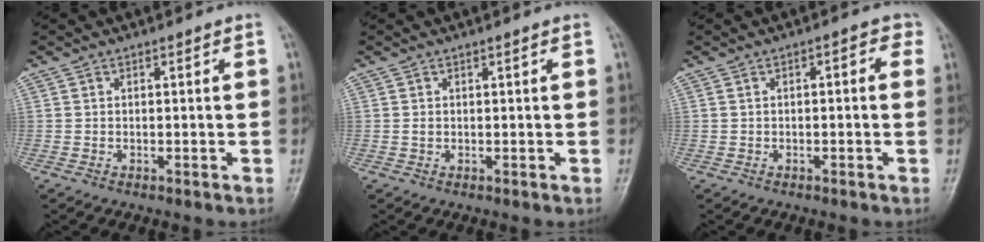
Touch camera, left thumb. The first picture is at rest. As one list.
[{"total": 0.8, "force": [0.3, 0.3, 0.7], "torque": [-0.015, 0.007, 0.008]}, {"total": 2.3, "force": [0.4, 1.2, 1.9], "torque": [-0.015, 0.013, -0.003]}]